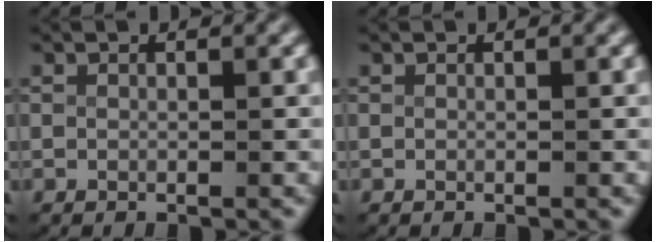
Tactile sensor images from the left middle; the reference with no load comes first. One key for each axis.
{"total": 0.0}